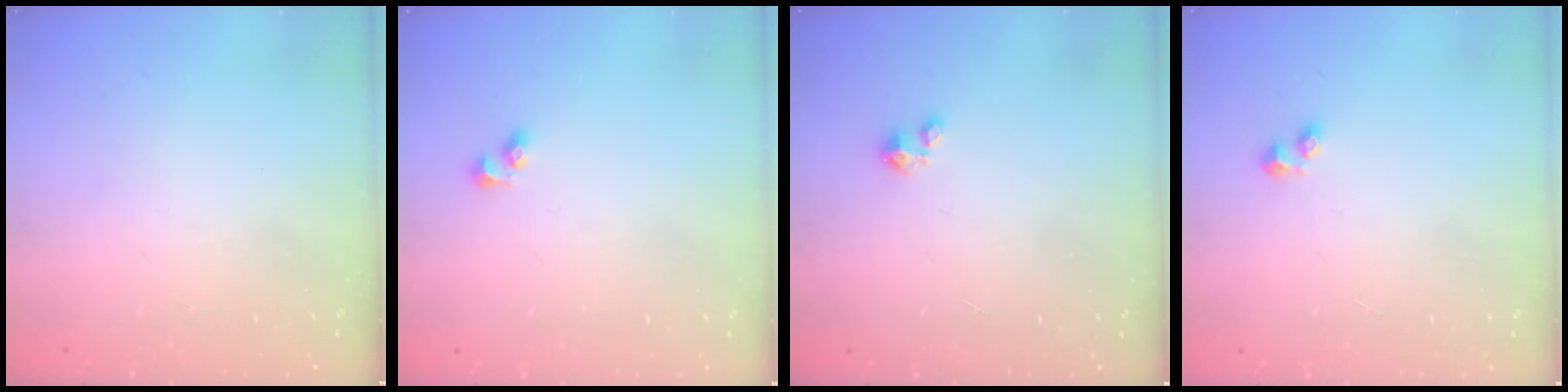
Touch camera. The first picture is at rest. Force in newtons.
{"total": 2.7, "press": 2.5, "slide": 1.2}
{"total": 2.1, "press": 2.1, "slide": 0.2}
{"total": 1.7, "press": 1.6, "slide": 0.6}